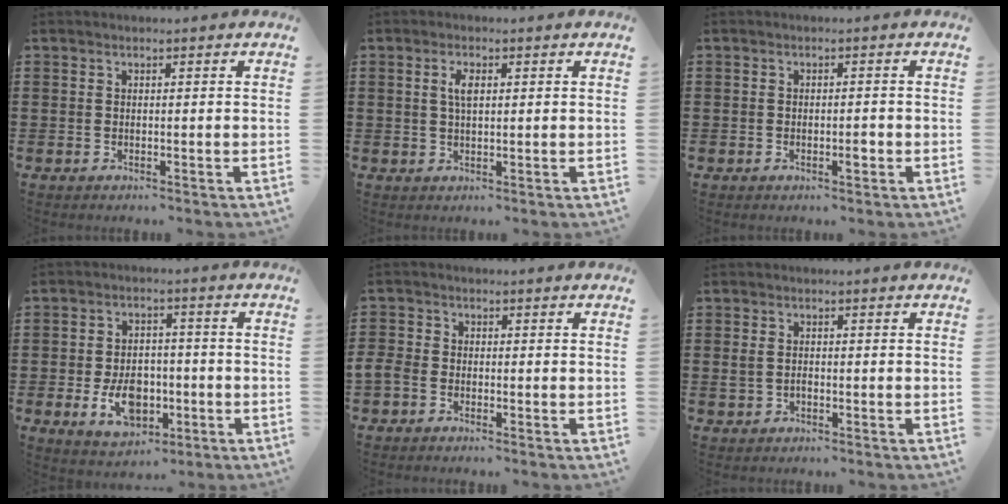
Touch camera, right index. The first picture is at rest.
{"total": 2.9, "force": [0.7, 1.2, 2.6], "torque": [-0.055, 0.008, 0.010]}
{"total": 1.9, "force": [-0.7, 0.9, 1.6], "torque": [-0.028, 0.002, -0.013]}
{"total": 7.3, "force": [-2.0, 4.9, 5.0], "torque": [-0.091, 0.000, -0.041]}
{"total": 2.2, "force": [-1.6, 1.2, 0.9], "torque": [-0.033, -0.002, -0.037]}
{"total": 1.7, "force": [-0.4, 1.1, 1.3], "torque": [-0.026, 0.004, -0.008]}